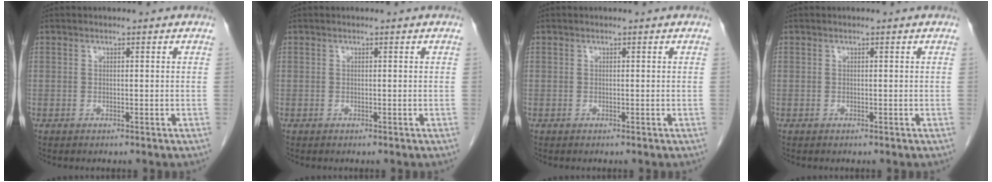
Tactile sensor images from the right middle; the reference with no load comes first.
{"total": 0.0}
{"total": 0.0}
{"total": 0.0}